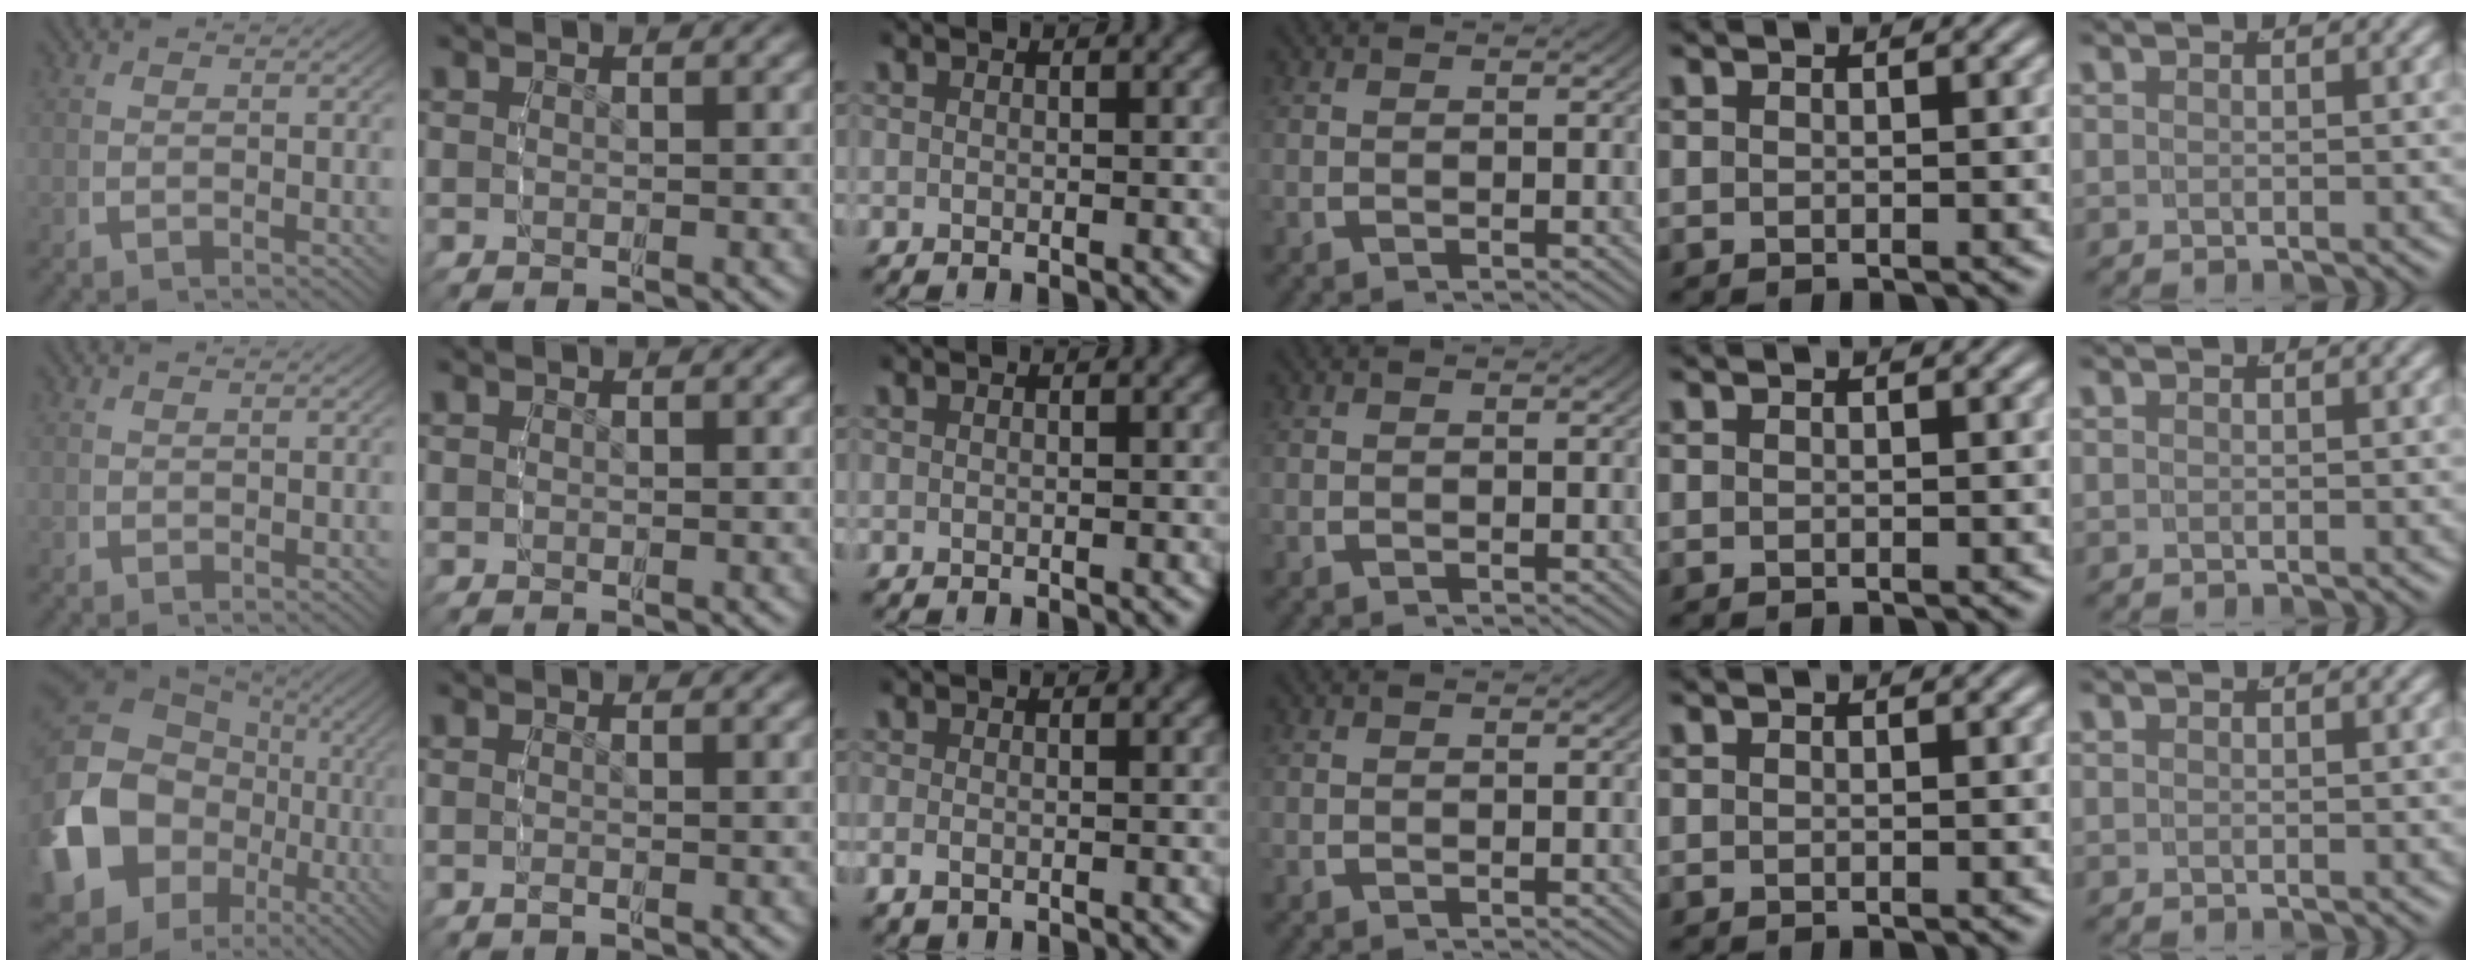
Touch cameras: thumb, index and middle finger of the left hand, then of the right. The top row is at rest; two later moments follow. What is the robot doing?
{"motion": "grasp_and_lifting", "object": "backpack"}